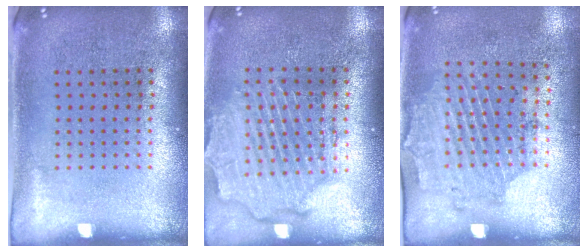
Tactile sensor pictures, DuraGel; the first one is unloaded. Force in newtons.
{"total": 2.5, "press": 2.2, "slide": 1.1}
{"total": 1.7, "press": 1.2, "slide": 1.2}